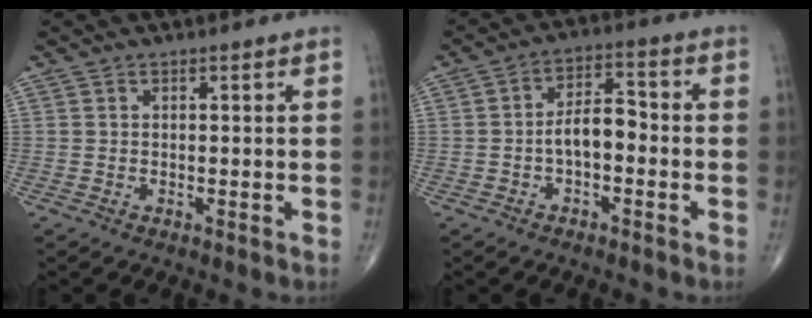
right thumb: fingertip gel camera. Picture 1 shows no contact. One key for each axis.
{"total": 6.4, "fx": -1.4, "fy": 3.3, "fz": 5.2, "tx": -0.081, "ty": 0.031, "tz": -0.031}